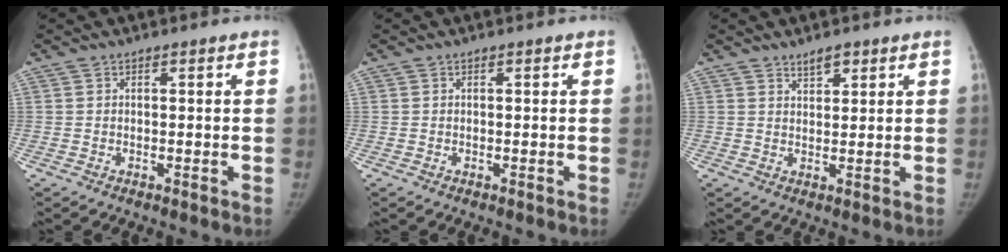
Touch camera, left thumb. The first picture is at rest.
{"total": 0.0}
{"total": 2.6, "force": [2.0, 0.9, 1.4], "torque": [-0.017, -0.015, 0.034]}